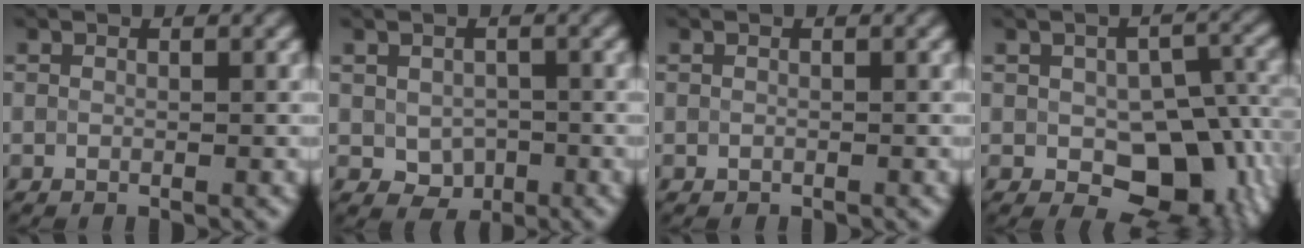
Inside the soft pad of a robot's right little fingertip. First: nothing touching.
{"total": 1.6, "force": [-0.6, 1.2, 0.8], "torque": [-0.020, -0.007, 0.005]}
{"total": 0.6, "force": [-0.3, -0.3, -0.4], "torque": [0.001, -0.001, 0.003]}
{"total": 9.9, "force": [-2.8, 5.8, 7.6], "torque": [-0.109, -0.023, -0.016]}